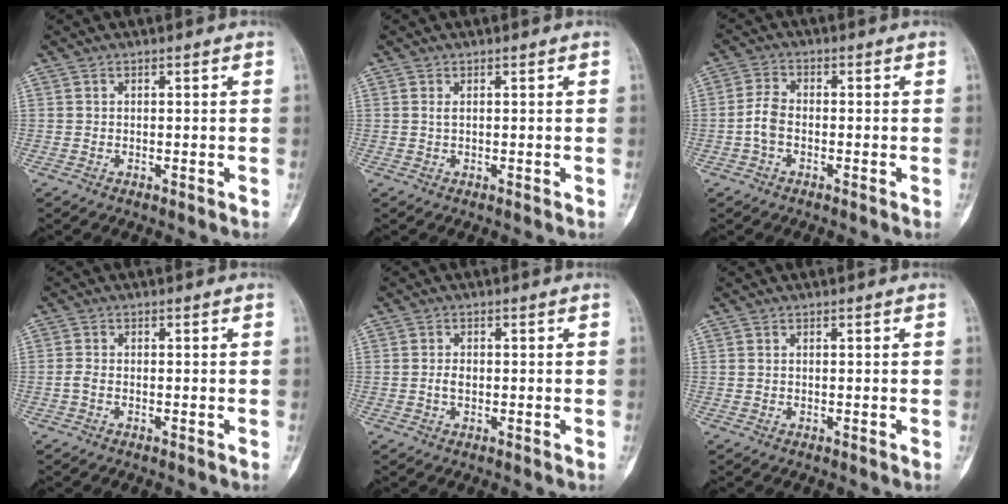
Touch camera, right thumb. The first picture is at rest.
{"total": 0.6, "force": [0.3, 0.1, 0.5], "torque": [-0.017, -0.001, 0.007]}
{"total": 3.7, "force": [-1.1, 2.2, 2.8], "torque": [-0.062, 0.015, -0.028]}
{"total": 1.1, "force": [-0.4, 0.6, 0.9], "torque": [-0.023, 0.000, -0.013]}
{"total": 1.7, "force": [-0.2, 1.0, 1.3], "torque": [-0.022, 0.003, -0.006]}
{"total": 0.0}